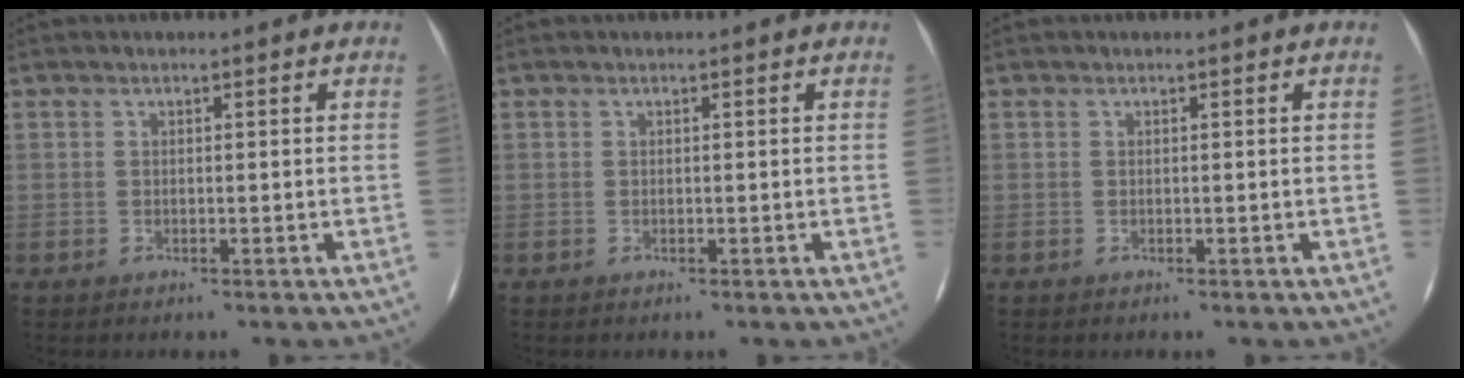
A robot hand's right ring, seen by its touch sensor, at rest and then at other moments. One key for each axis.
{"total": 0.0}
{"total": 0.0}